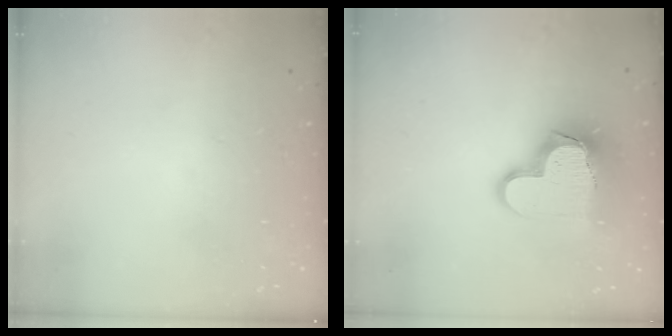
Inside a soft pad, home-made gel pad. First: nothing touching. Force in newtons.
{"total": 15.4, "press": 15.4, "slide": 1.3}